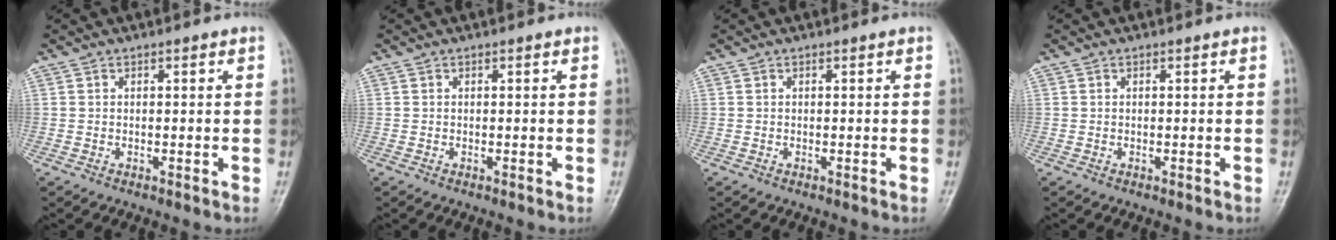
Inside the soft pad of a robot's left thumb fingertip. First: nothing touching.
{"total": 0.0}
{"total": 0.0}
{"total": 0.0}